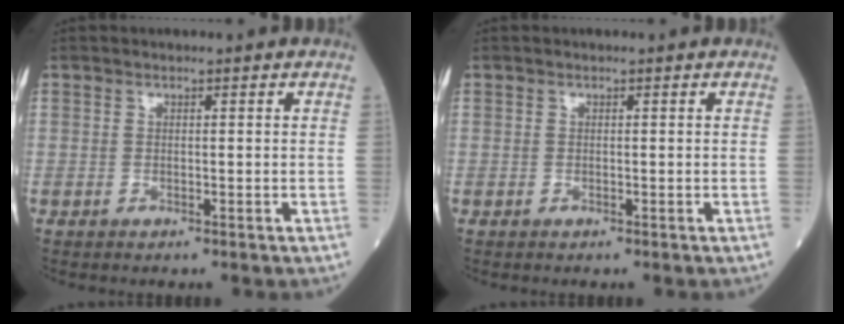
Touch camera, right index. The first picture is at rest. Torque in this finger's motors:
{"motor_torque": [0.02, 0.00, 0.03, -0.01]}